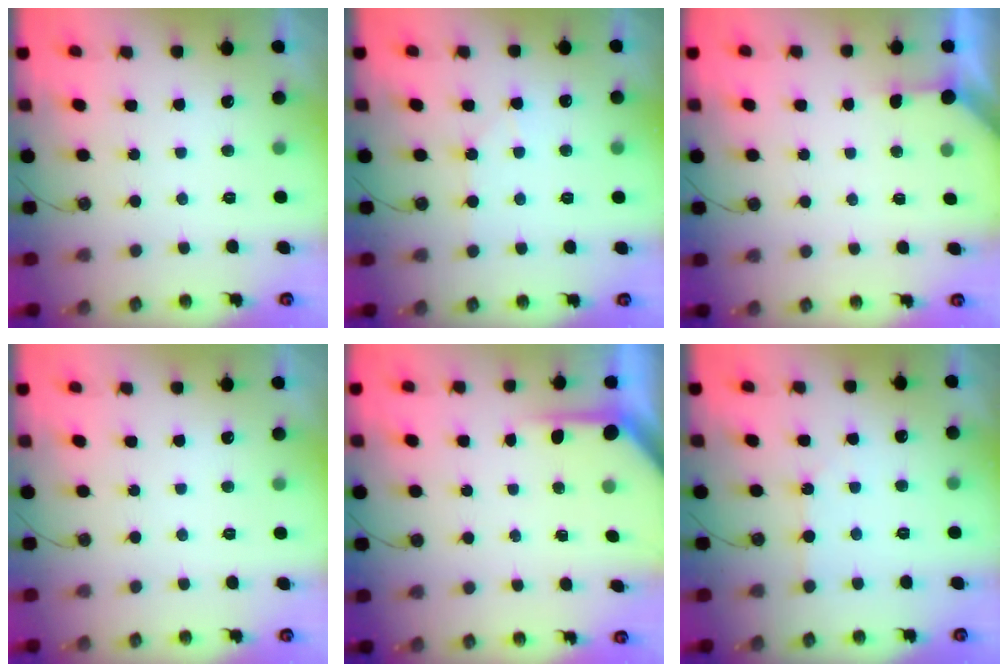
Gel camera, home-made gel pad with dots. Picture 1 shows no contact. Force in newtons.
{"total": 3.9, "press": 3.8, "slide": 0.7}
{"total": 2.3, "press": 2.3, "slide": 0.3}
{"total": 0.0}
{"total": 3.8, "press": 3.8, "slide": 0.2}
{"total": 1.6, "press": 1.6, "slide": 0.3}